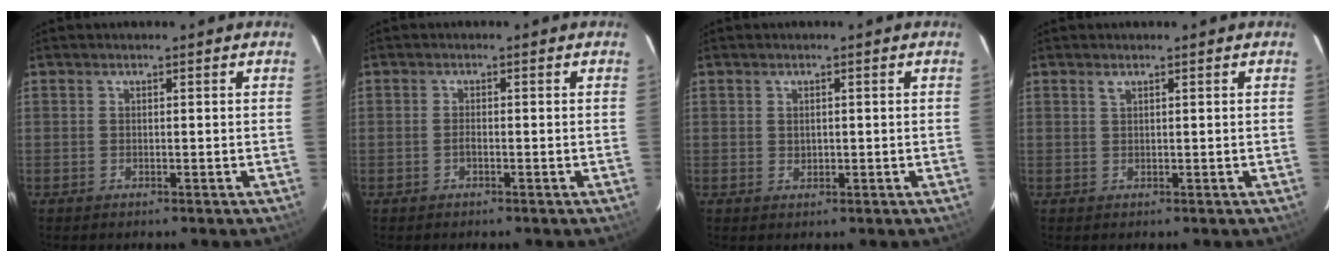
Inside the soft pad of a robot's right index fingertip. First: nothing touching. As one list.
[{"total": 0.7, "force": [-0.4, 0.3, 0.6], "torque": [-0.013, 0.002, -0.009]}, {"total": 1.8, "force": [0.4, 1.6, 0.6], "torque": [-0.007, 0.001, 0.011]}, {"total": 0.7, "force": [0.5, 0.2, 0.5], "torque": [-0.008, 0.002, 0.011]}]